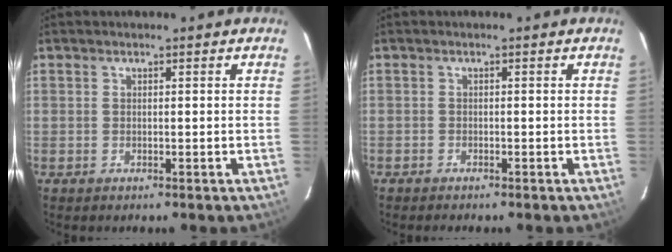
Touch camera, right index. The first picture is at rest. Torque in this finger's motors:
{"motor_torque": [0.05, -0.02, -0.02, 0.00]}